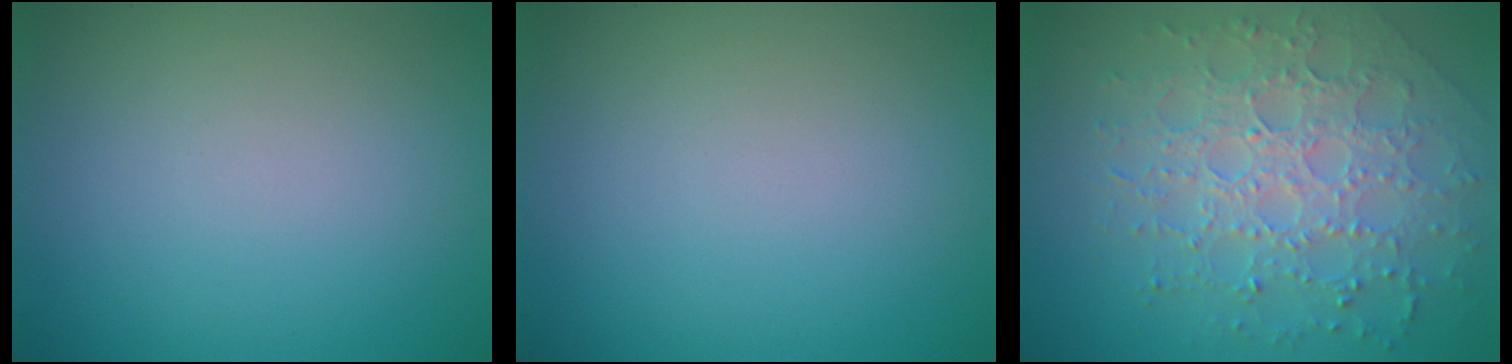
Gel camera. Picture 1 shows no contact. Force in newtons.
{"total": 0.0}
{"total": 7.2, "press": 5.1, "slide": 5.1}